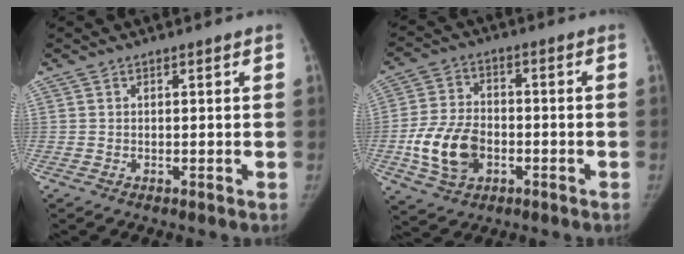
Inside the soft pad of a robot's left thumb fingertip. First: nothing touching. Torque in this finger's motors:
{"motor_torque": [-0.96, 1.26, 0.45, 0.18, 0.08]}